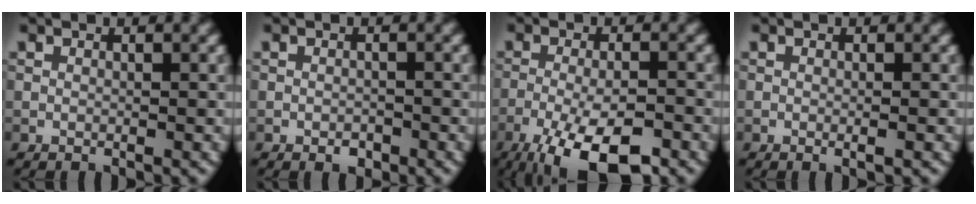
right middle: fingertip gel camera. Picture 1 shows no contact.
{"total": 1.1, "force": [-0.7, 0.6, 0.6], "torque": [-0.009, 0.000, -0.012]}
{"total": 9.1, "force": [-5.8, 2.7, 6.5], "torque": [-0.111, -0.019, -0.098]}
{"total": 1.0, "force": [-0.1, 0.2, 1.0], "torque": [-0.011, -0.002, -0.004]}